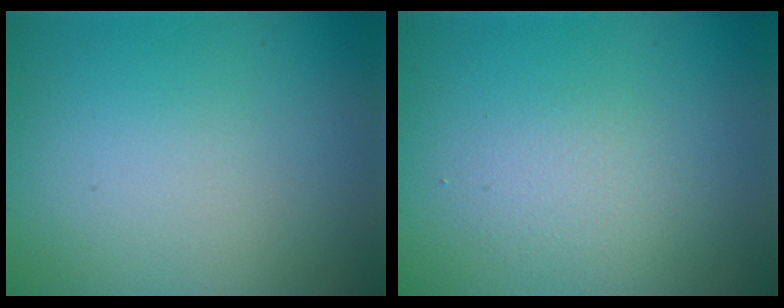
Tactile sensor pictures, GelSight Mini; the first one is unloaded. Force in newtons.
{"total": 1.7, "press": 1.7, "slide": 0.1}